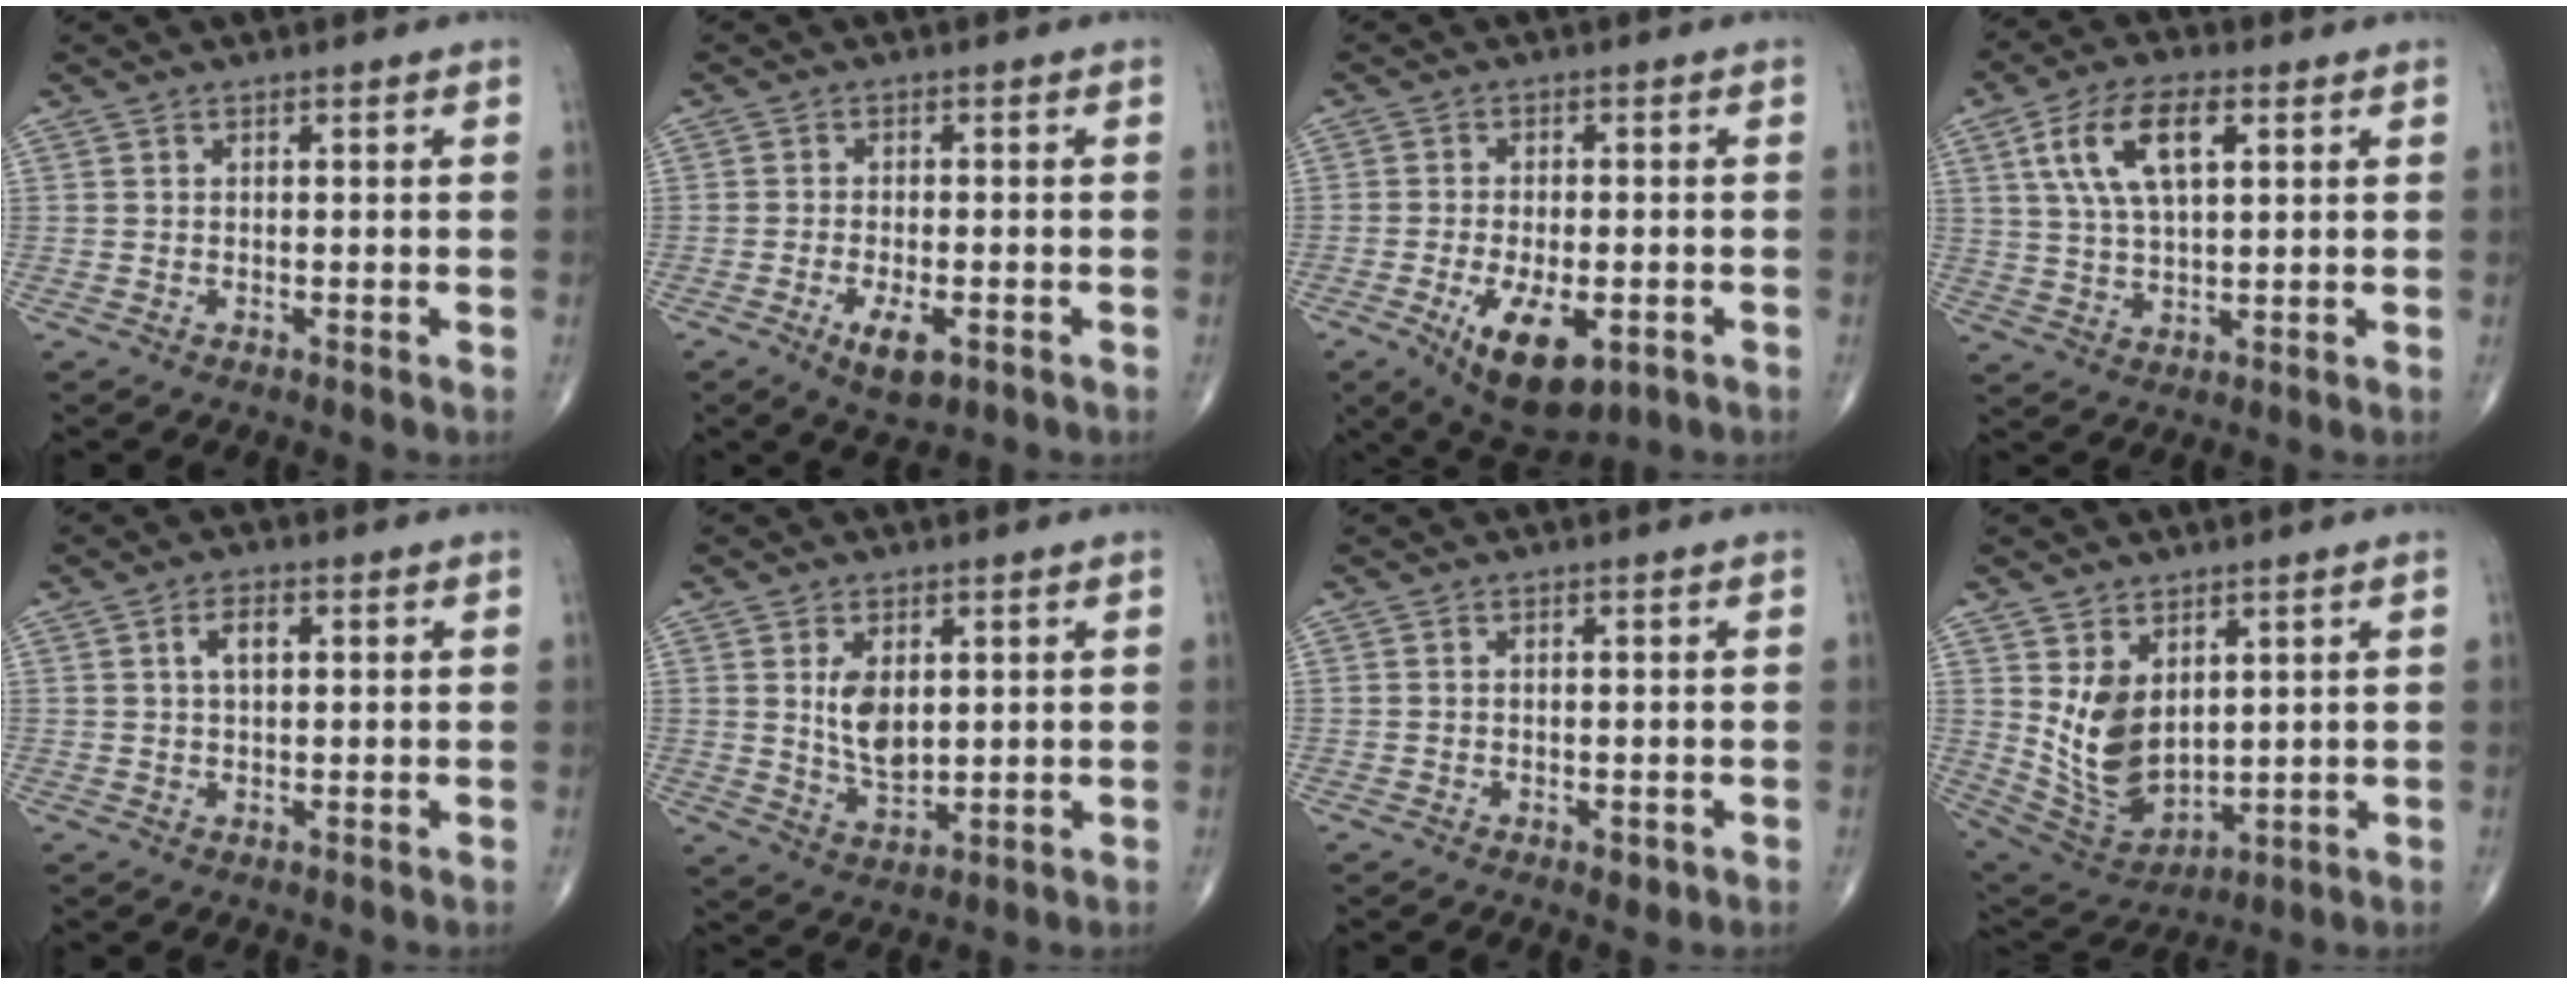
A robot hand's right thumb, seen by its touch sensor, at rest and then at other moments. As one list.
[{"total": 5.5, "force": [-2.4, 2.1, 4.4], "torque": [-0.077, -0.002, -0.037]}, {"total": 11.5, "force": [-4.4, 5.2, 9.2], "torque": [-0.147, -0.004, -0.059]}, {"total": 12.0, "force": [4.2, 5.4, 9.9], "torque": [-0.186, 0.002, 0.079]}, {"total": 3.6, "force": [1.0, 1.8, 2.9], "torque": [-0.051, 0.004, 0.017]}, {"total": 7.2, "force": [1.6, 4.1, 5.7], "torque": [-0.088, -0.016, 0.041]}, {"total": 1.7, "force": [-0.7, 0.9, 1.2], "torque": [-0.011, -0.001, -0.007]}, {"total": 11.6, "force": [2.8, 7.5, 8.4], "torque": [-0.132, -0.027, 0.080]}]